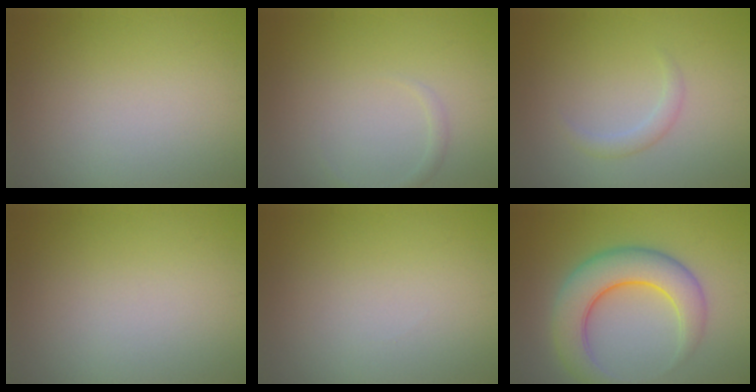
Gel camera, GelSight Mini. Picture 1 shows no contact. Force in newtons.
{"total": 0.8, "press": 0.8, "slide": 0.0}
{"total": 1.3, "press": 1.3, "slide": 0.1}
{"total": 0.0}
{"total": 0.0}
{"total": 6.8, "press": 6.8, "slide": 0.3}